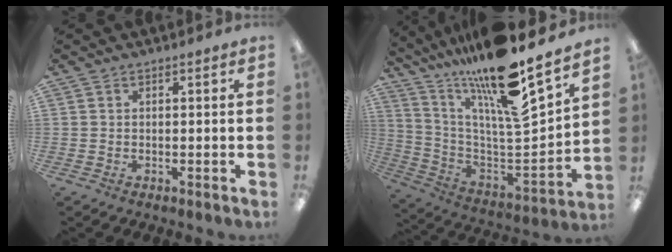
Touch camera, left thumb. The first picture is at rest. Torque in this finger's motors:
{"motor_torque": [1.74, -0.01, 2.10, -0.66, 0.21]}